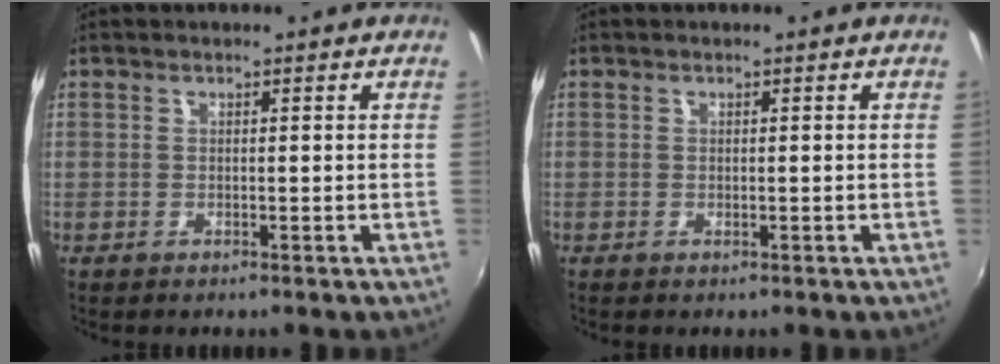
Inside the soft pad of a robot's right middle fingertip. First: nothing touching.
{"total": 0.0}